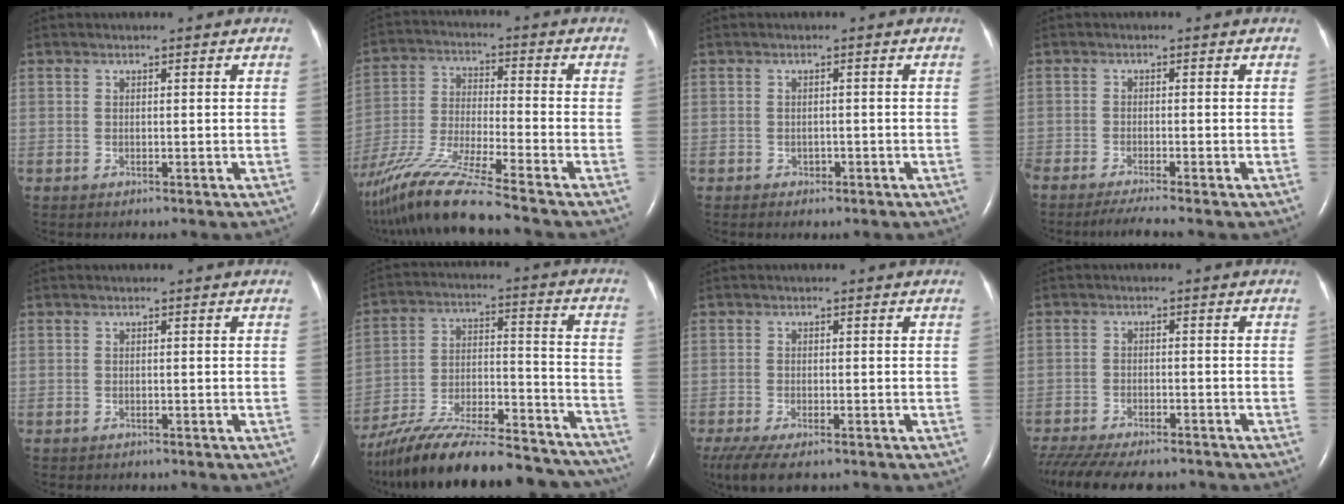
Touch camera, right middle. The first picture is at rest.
{"total": 16.2, "force": [-13.2, -0.8, 9.3], "torque": [-0.206, -0.039, -0.250]}
{"total": 1.1, "force": [-0.6, 0.8, 0.3], "torque": [-0.006, 0.003, -0.007]}
{"total": 4.3, "force": [-3.6, -0.5, 2.4], "torque": [-0.042, -0.012, -0.062]}
{"total": 0.0}
{"total": 31.8, "force": [-27.8, 6.8, 13.8], "torque": [-0.207, -0.015, -0.403]}
{"total": 6.6, "force": [-4.6, 2.0, 4.3], "torque": [-0.078, -0.019, -0.075]}
{"total": 15.2, "force": [-13.0, 4.2, 6.7], "torque": [-0.159, -0.021, -0.186]}